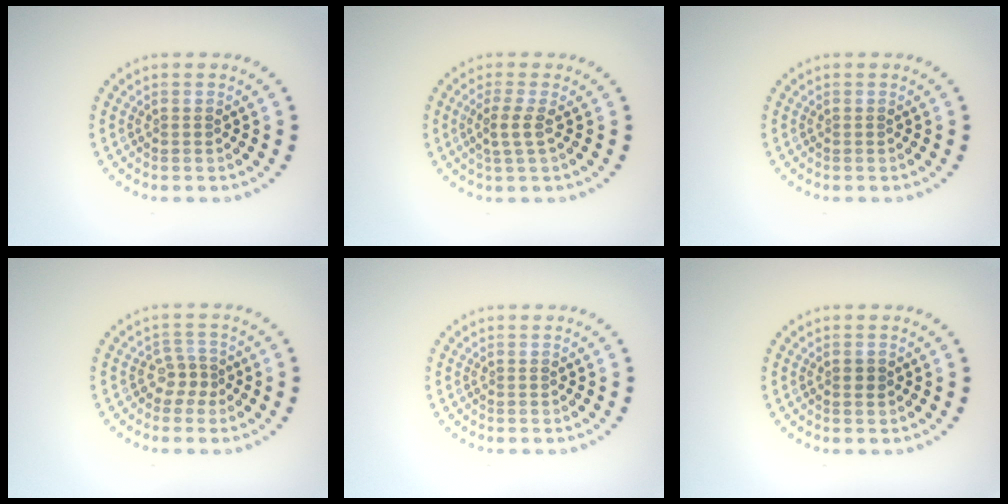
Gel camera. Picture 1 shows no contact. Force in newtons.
{"total": 1.8, "press": 1.4, "slide": 1.1}
{"total": 0.0}
{"total": 1.8, "press": 1.3, "slide": 1.3}
{"total": 0.0}
{"total": 0.8, "press": 0.8, "slide": 0.1}